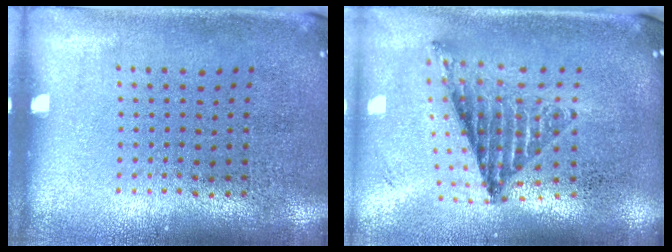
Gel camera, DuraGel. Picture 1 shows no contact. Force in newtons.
{"total": 1.1, "press": 1.0, "slide": 0.5}